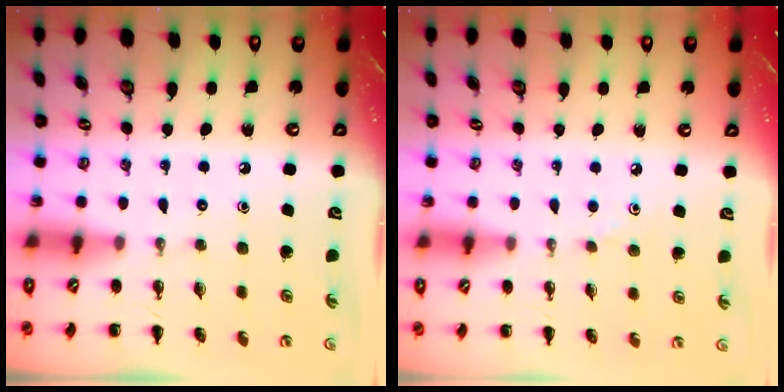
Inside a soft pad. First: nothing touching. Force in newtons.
{"total": 2.2, "press": 2.1, "slide": 0.9}